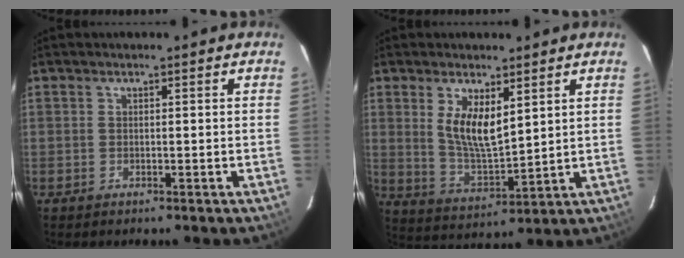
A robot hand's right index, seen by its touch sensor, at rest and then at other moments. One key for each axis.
{"total": 8.9, "fx": 3.6, "fy": 3.3, "fz": 7.5, "tx": -0.138, "ty": -0.008, "tz": 0.078}